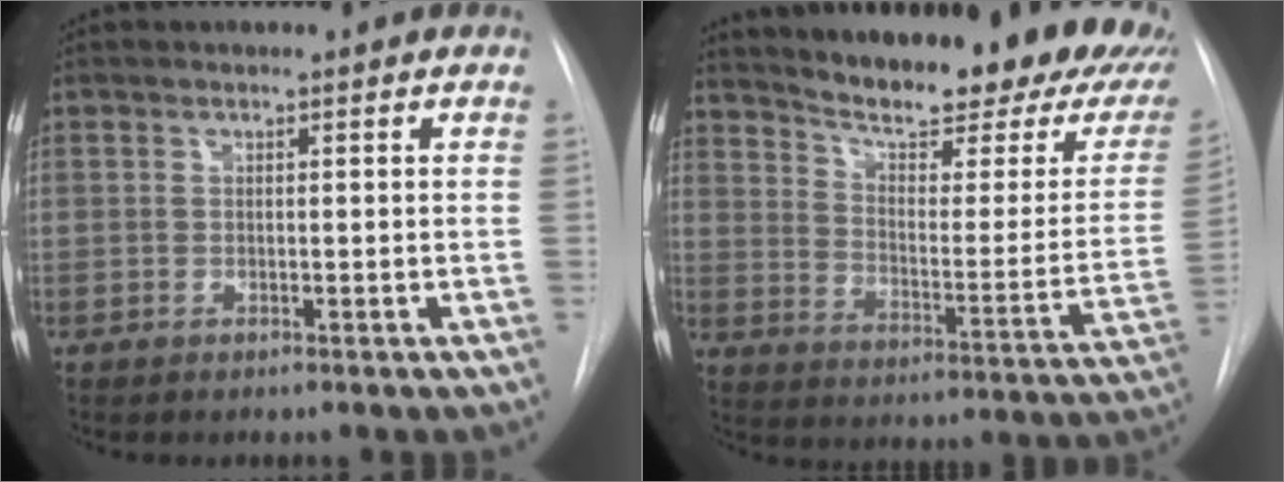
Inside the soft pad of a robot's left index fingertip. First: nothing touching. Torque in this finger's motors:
{"motor_torque": [0.40, -0.97, 0.56, 0.14]}